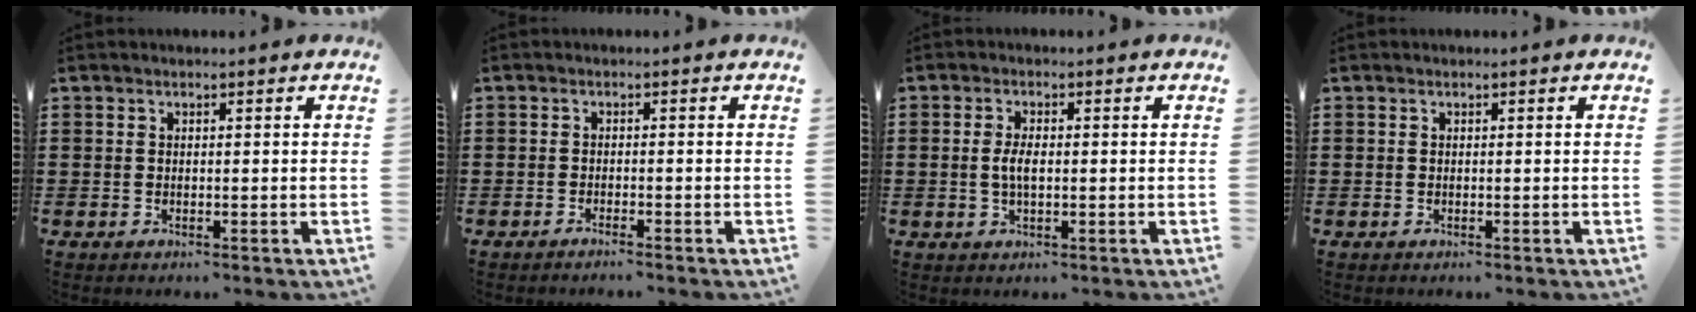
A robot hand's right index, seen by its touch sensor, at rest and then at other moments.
{"total": 1.1, "force": [-1.1, -0.2, 0.3], "torque": [-0.005, 0.000, -0.021]}
{"total": 3.0, "force": [-0.1, 1.2, 2.8], "torque": [-0.061, -0.002, -0.006]}
{"total": 0.0}